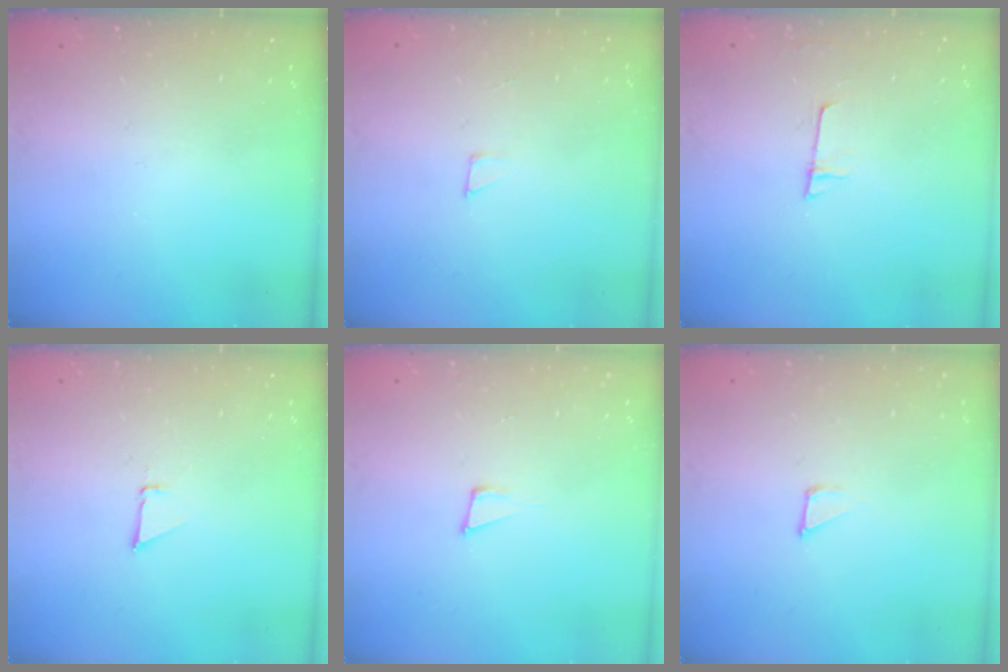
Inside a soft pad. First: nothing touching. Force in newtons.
{"total": 2.0, "press": 2.0, "slide": 0.0}
{"total": 4.4, "press": 4.4, "slide": 0.5}
{"total": 0.8, "press": 0.8, "slide": 0.1}
{"total": 6.1, "press": 5.4, "slide": 2.8}
{"total": 1.6, "press": 1.6, "slide": 0.1}